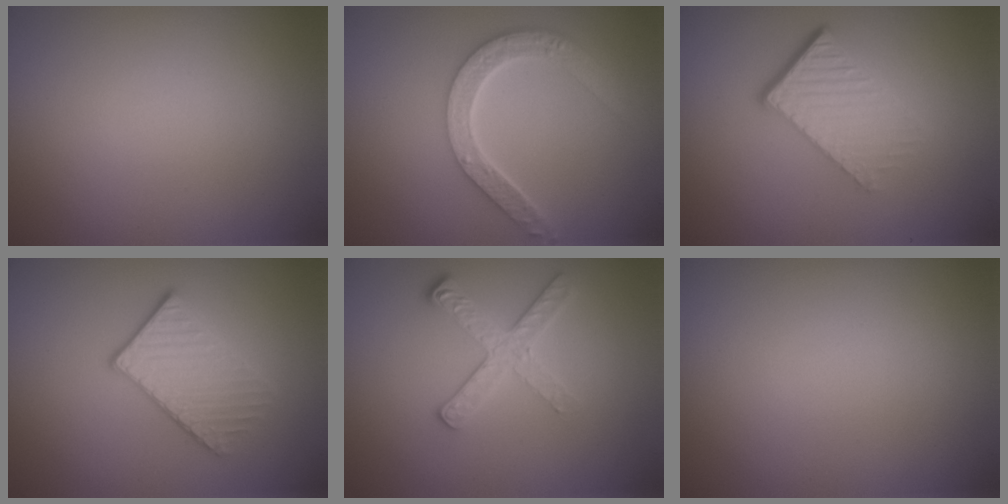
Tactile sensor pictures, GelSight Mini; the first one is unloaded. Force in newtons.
{"total": 4.5, "press": 3.6, "slide": 2.7}
{"total": 4.4, "press": 2.8, "slide": 3.4}
{"total": 3.0, "press": 2.9, "slide": 0.8}
{"total": 2.8, "press": 2.5, "slide": 1.3}
{"total": 0.0}